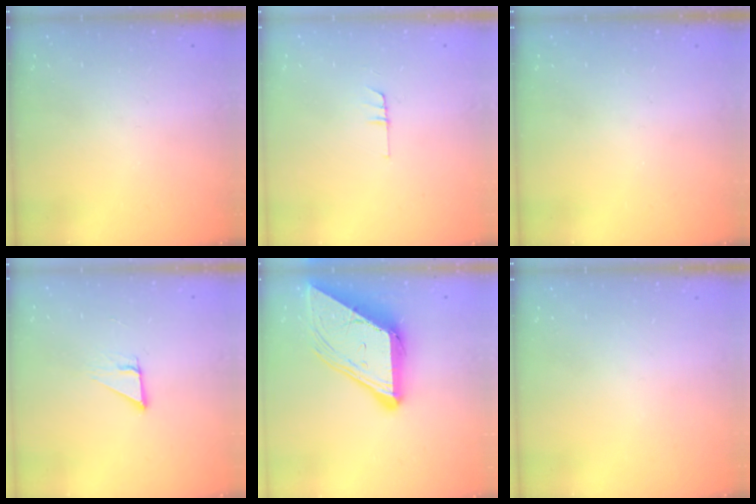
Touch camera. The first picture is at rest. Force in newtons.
{"total": 3.7, "press": 3.7, "slide": 0.4}
{"total": 0.0}
{"total": 3.7, "press": 3.7, "slide": 0.2}
{"total": 18.6, "press": 18.5, "slide": 2.0}
{"total": 0.0}